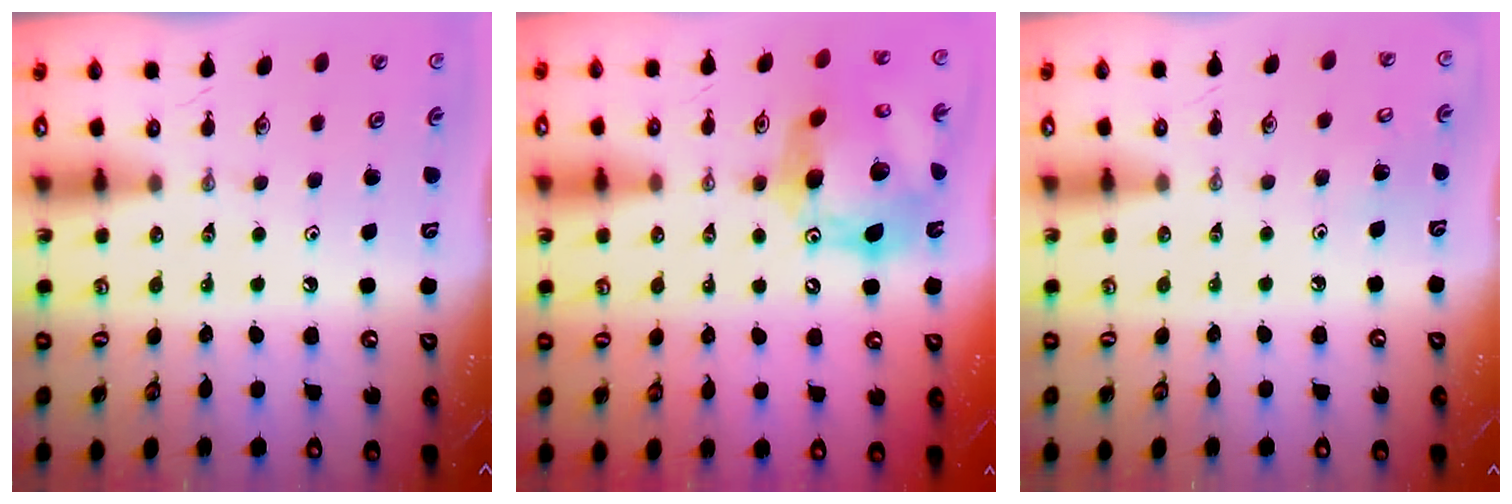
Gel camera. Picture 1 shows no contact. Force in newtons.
{"total": 18.4, "press": 18.3, "slide": 1.9}
{"total": 5.0, "press": 5.0, "slide": 0.5}